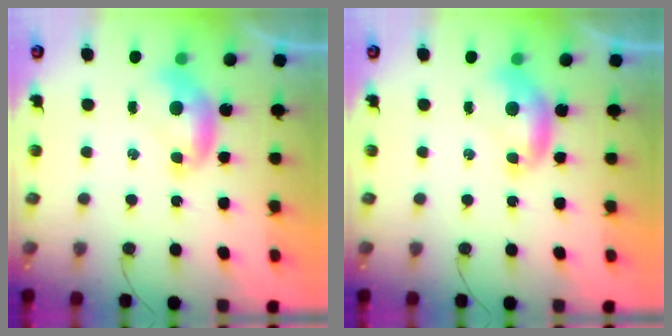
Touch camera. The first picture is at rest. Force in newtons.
{"total": 0.0}